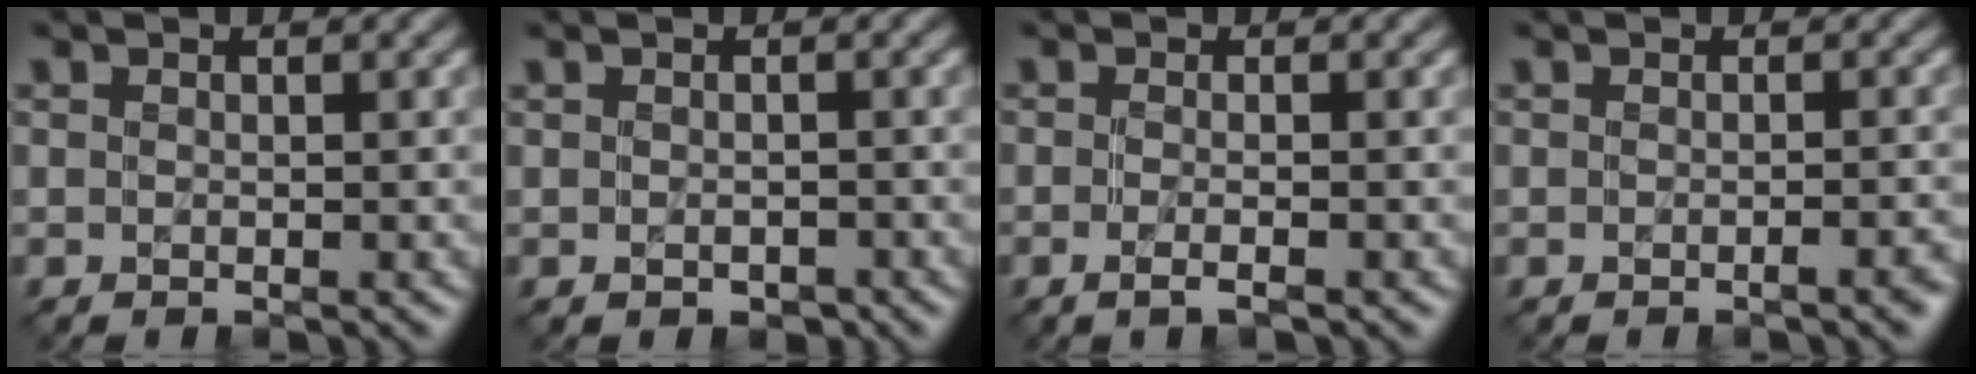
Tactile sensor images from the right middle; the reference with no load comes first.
{"total": 0.9, "force": [-0.4, 0.5, 0.7], "torque": [-0.014, -0.003, -0.004]}
{"total": 1.8, "force": [-0.5, 0.6, 1.6], "torque": [-0.020, -0.006, -0.015]}
{"total": 1.6, "force": [-0.7, 0.4, 1.4], "torque": [-0.012, 0.001, -0.011]}